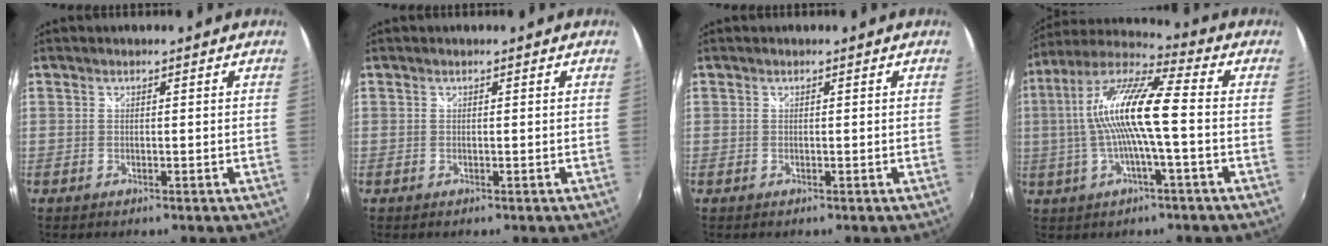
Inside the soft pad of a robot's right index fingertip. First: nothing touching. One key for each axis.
{"total": 0.0}
{"total": 0.0}
{"total": 15.0, "fx": -0.4, "fy": 1.8, "fz": 14.9, "tx": -0.281, "ty": 0.014, "tz": -0.015}